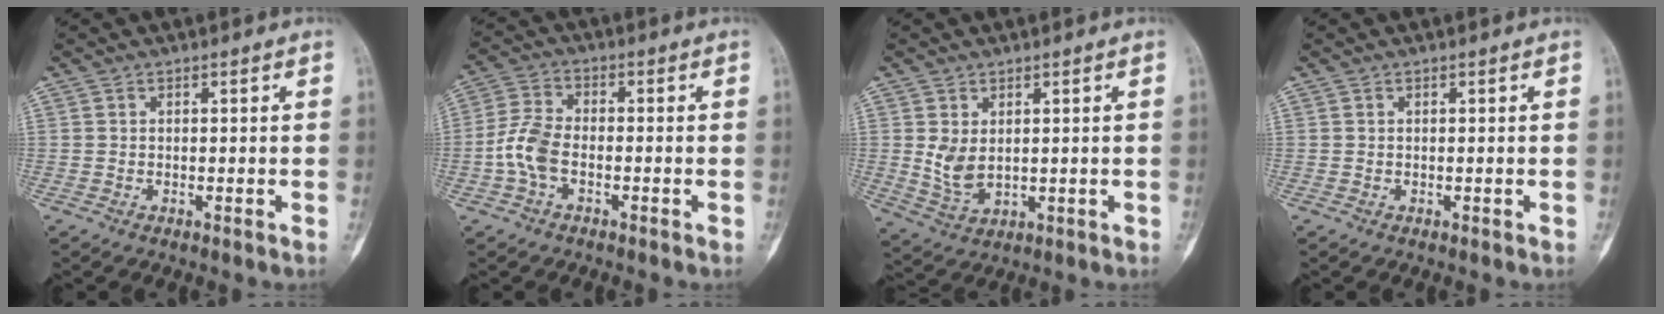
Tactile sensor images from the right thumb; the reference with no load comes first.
{"total": 7.2, "force": [-1.7, 4.0, 5.7], "torque": [-0.133, 0.016, -0.039]}
{"total": 5.7, "force": [0.8, 3.9, 4.1], "torque": [-0.067, -0.010, 0.030]}
{"total": 0.0}